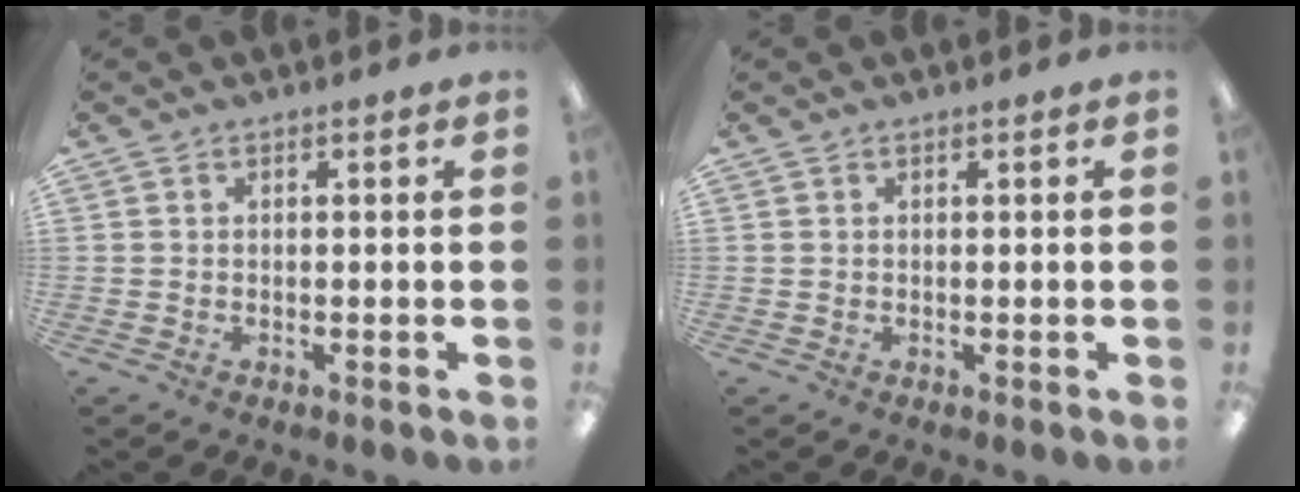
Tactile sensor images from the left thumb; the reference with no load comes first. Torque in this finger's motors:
{"motor_torque": [0.01, 0.00, 0.00, -0.05, 0.00]}